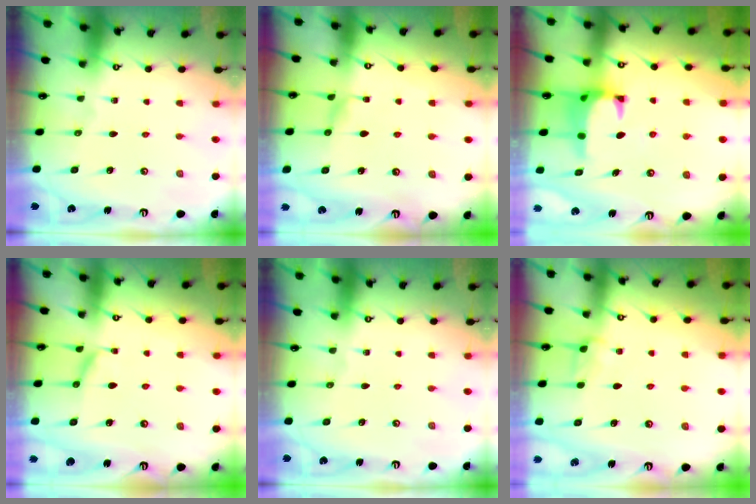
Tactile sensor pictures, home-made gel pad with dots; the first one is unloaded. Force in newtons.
{"total": 1.2, "press": 1.2, "slide": 0.4}
{"total": 1.4, "press": 1.2, "slide": 0.7}
{"total": 1.8, "press": 1.7, "slide": 0.6}
{"total": 0.0}
{"total": 2.1, "press": 2.0, "slide": 0.6}